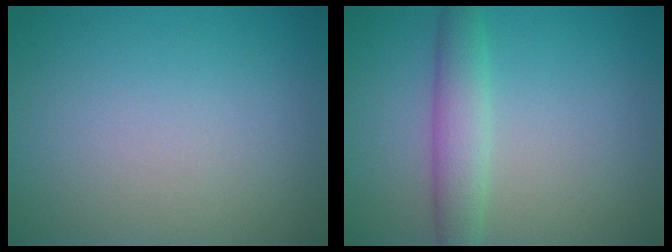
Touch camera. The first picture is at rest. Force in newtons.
{"total": 3.2, "press": 3.2, "slide": 0.0}